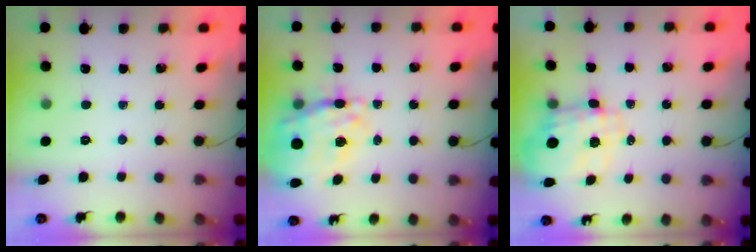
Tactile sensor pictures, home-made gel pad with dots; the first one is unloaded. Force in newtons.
{"total": 15.4, "press": 14.5, "slide": 5.1}
{"total": 3.5, "press": 3.2, "slide": 1.4}